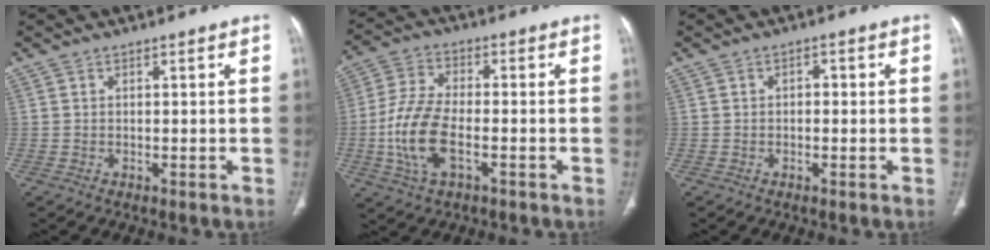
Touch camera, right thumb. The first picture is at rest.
{"total": 11.8, "force": [-3.2, 5.8, 9.7], "torque": [-0.211, 0.013, -0.062]}
{"total": 1.3, "force": [0.0, 0.9, 1.0], "torque": [-0.007, 0.007, -0.006]}